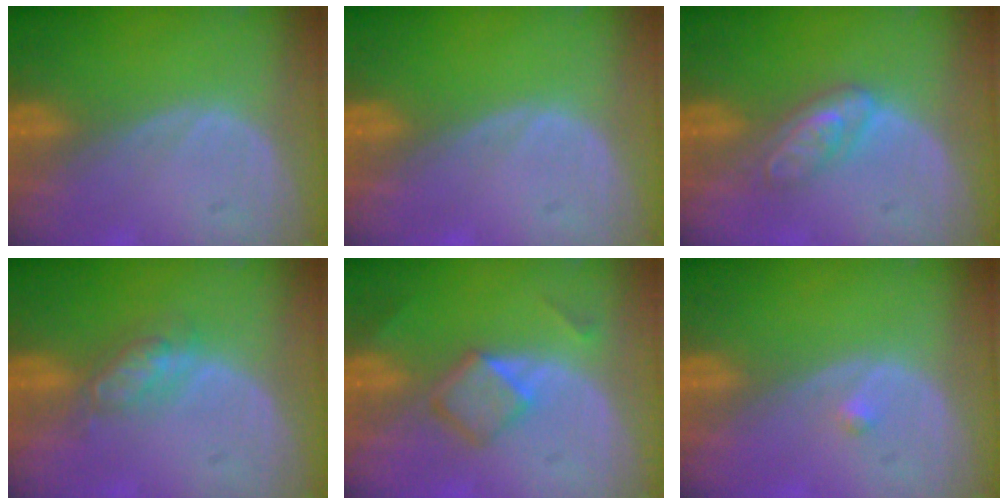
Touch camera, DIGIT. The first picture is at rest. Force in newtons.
{"total": 0.0}
{"total": 4.7, "press": 4.3, "slide": 1.9}
{"total": 4.7, "press": 4.1, "slide": 2.2}
{"total": 4.6, "press": 4.5, "slide": 1.1}
{"total": 0.7, "press": 0.7, "slide": 0.1}